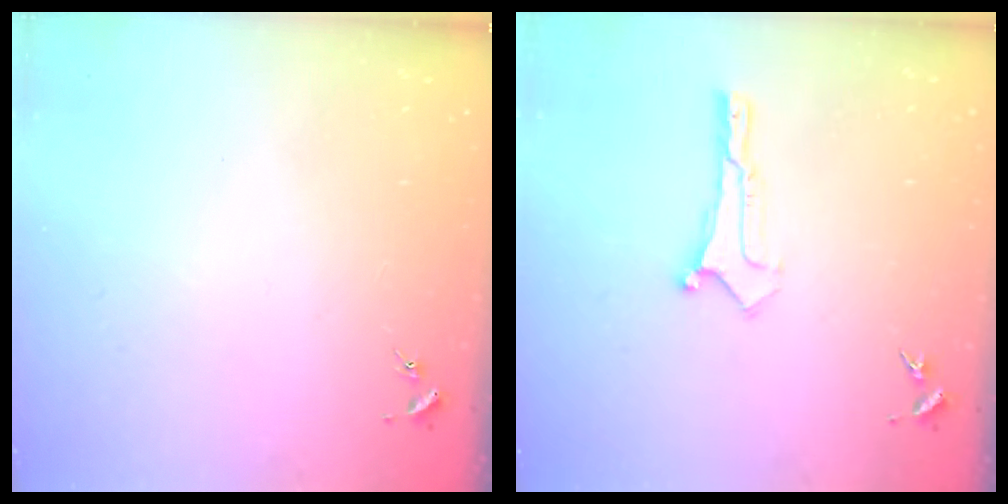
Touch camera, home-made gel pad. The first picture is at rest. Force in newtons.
{"total": 0.0}